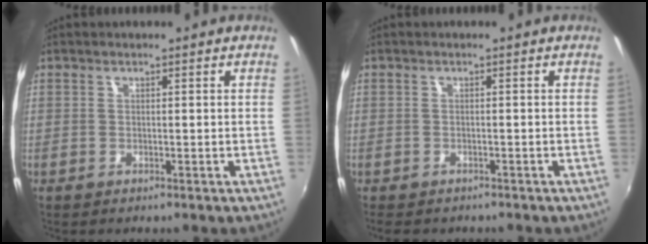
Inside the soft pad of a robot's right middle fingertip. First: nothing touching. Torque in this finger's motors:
{"motor_torque": [0.57, -0.58, 0.08, 0.05]}